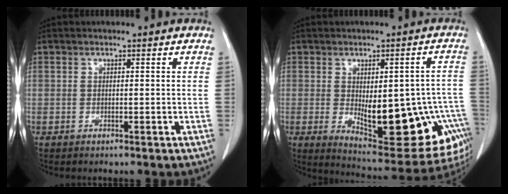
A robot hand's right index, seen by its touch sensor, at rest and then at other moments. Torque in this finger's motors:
{"motor_torque": [1.32, -0.82, 0.36, 0.15]}